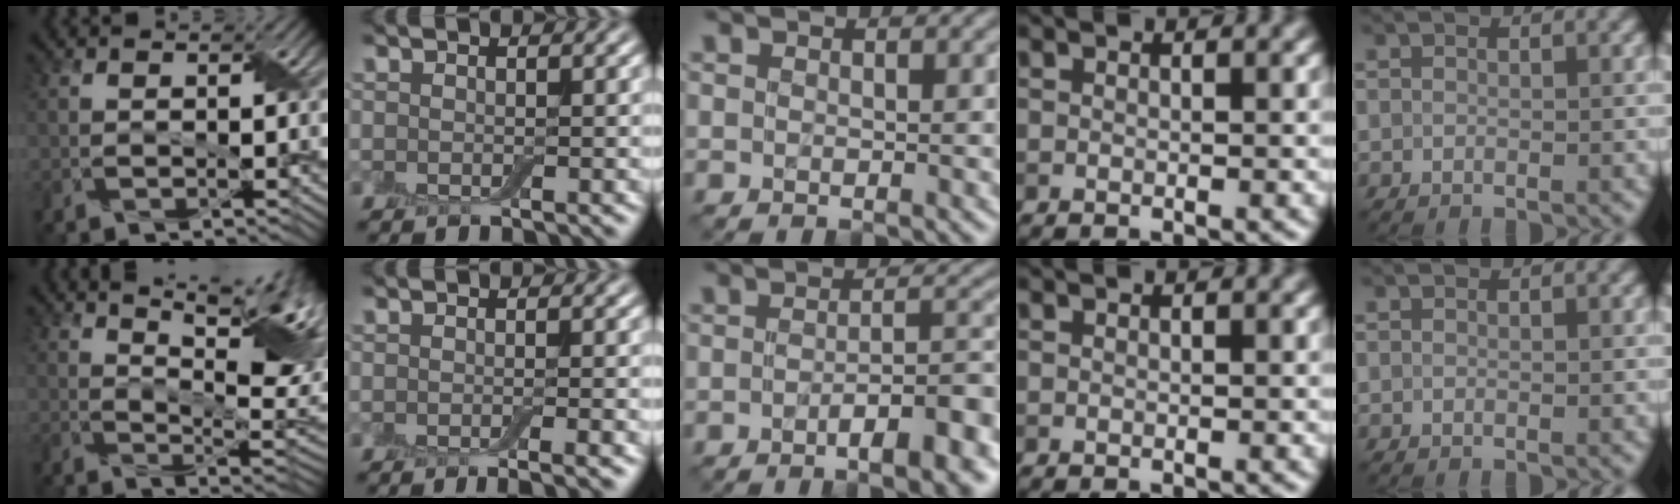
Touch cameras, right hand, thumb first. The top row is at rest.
{"thumb": {"total": 15.3, "force": [6.7, 5.3, 12.7], "torque": [-0.201, 0.028, 0.104]}, "index": {"total": 3.1, "force": [-1.2, 0.8, 2.7], "torque": [-0.022, -0.002, -0.016]}, "middle": {"total": 8.2, "force": [-3.7, 2.5, 6.9], "torque": [-0.077, 0.005, -0.046]}}